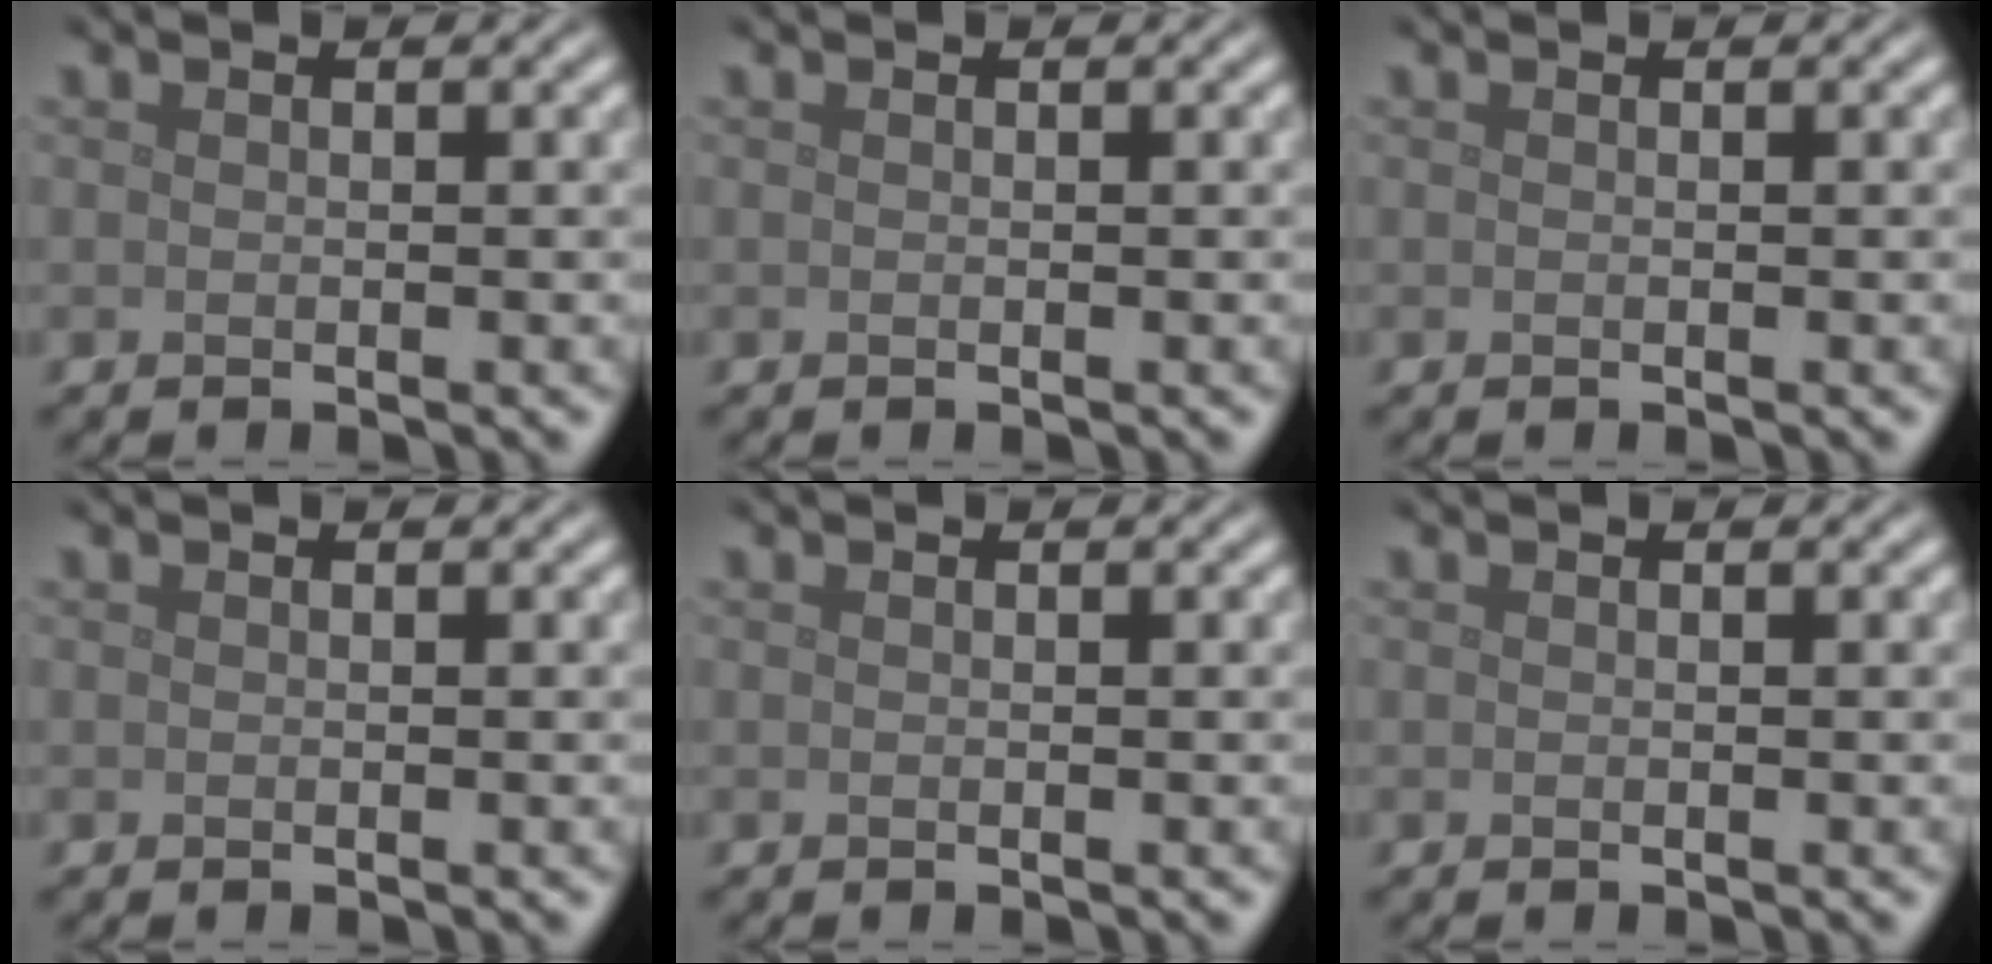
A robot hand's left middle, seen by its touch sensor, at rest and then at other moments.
{"total": 0.0}
{"total": 0.0}
{"total": 0.0}
{"total": 0.0}
{"total": 0.0}